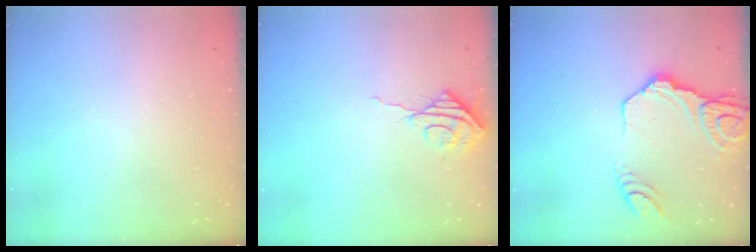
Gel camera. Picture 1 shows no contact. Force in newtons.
{"total": 7.4, "press": 7.4, "slide": 0.5}
{"total": 15.1, "press": 15.0, "slide": 1.8}